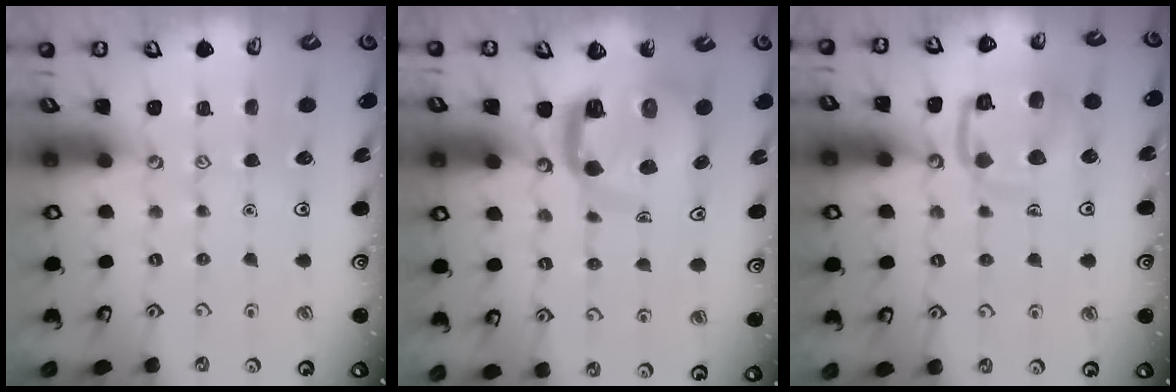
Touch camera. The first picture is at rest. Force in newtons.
{"total": 8.8, "press": 8.7, "slide": 1.1}
{"total": 13.4, "press": 13.3, "slide": 1.4}